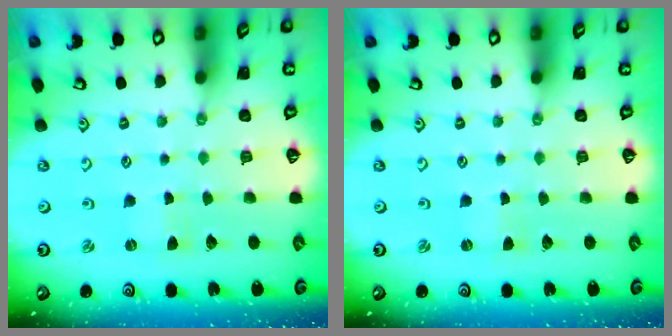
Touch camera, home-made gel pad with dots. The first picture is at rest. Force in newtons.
{"total": 0.0}